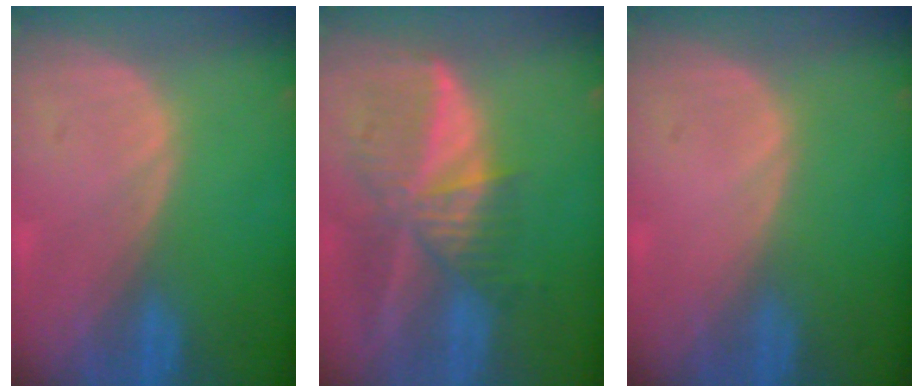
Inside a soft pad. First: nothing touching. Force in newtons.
{"total": 9.3, "press": 8.1, "slide": 4.6}
{"total": 0.0}